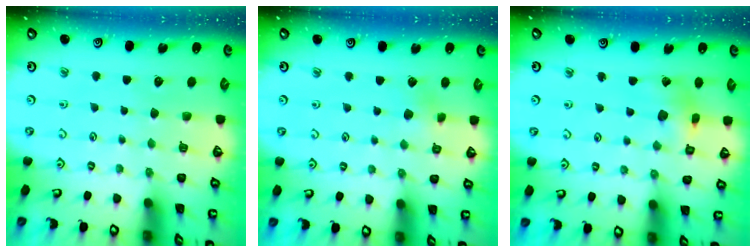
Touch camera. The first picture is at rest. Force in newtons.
{"total": 3.8, "press": 3.7, "slide": 0.8}
{"total": 7.7, "press": 7.7, "slide": 0.9}